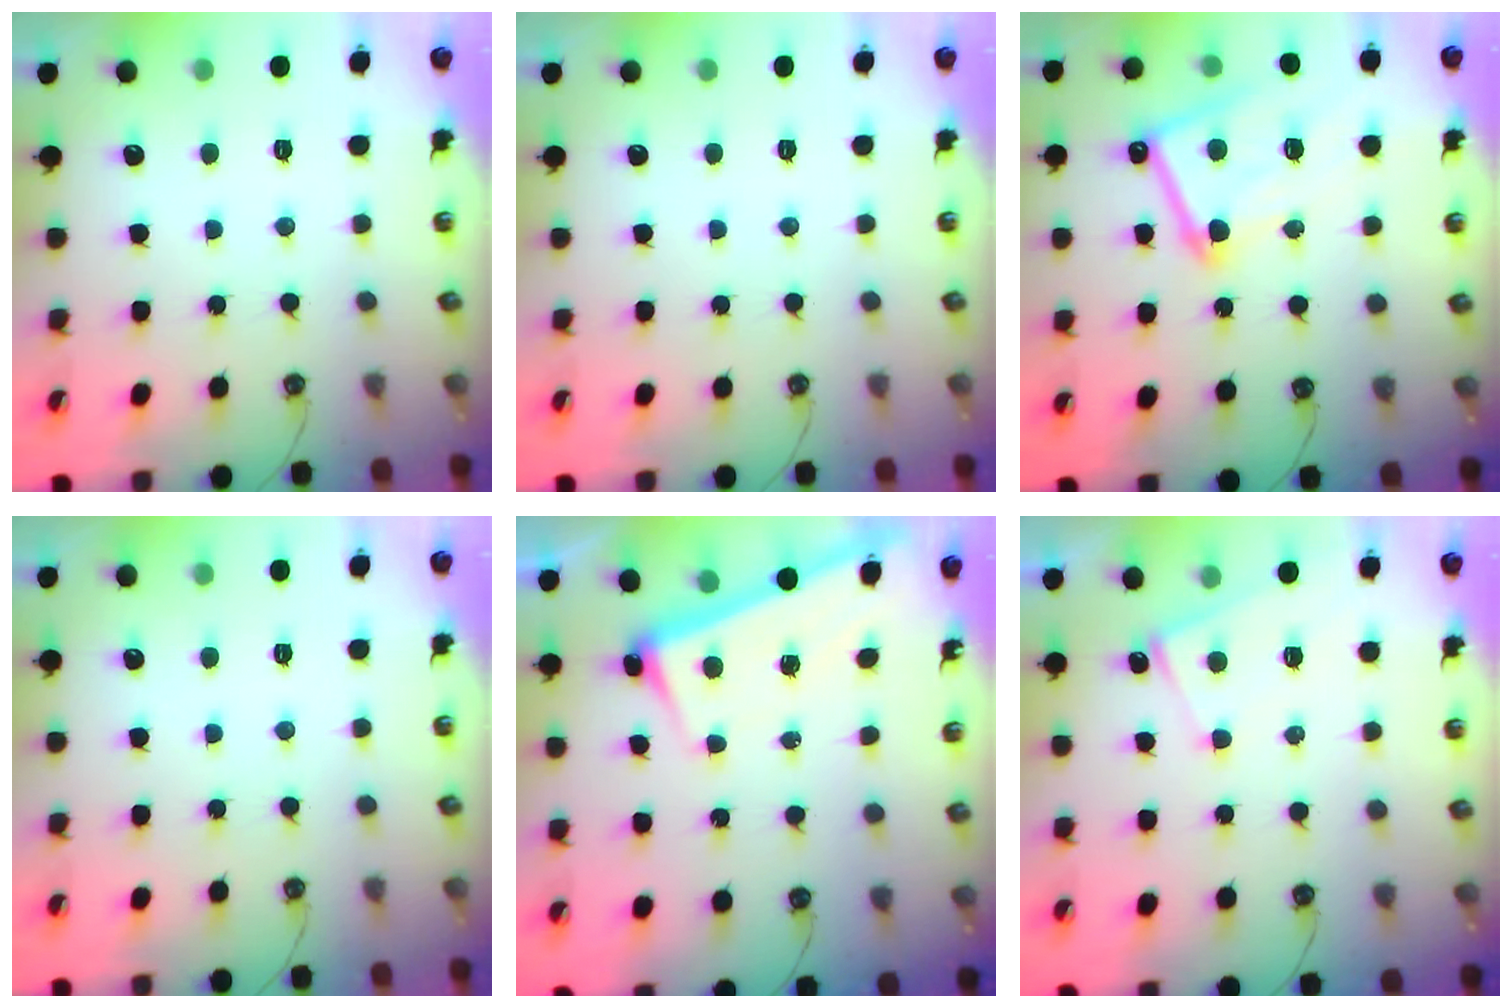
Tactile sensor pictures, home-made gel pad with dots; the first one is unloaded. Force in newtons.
{"total": 0.0}
{"total": 11.5, "press": 11.5, "slide": 0.7}
{"total": 0.0}
{"total": 2.7, "press": 2.7, "slide": 0.7}
{"total": 3.3, "press": 3.3, "slide": 0.3}